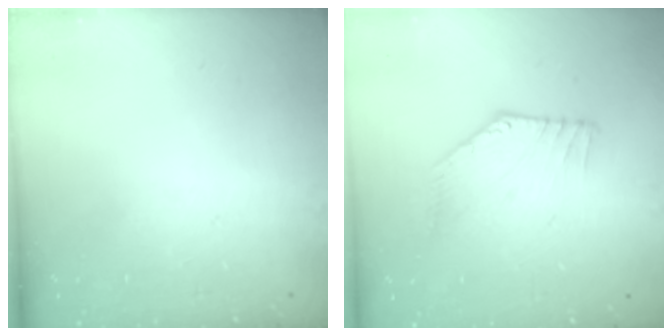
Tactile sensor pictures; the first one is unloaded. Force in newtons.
{"total": 2.7, "press": 2.7, "slide": 0.0}